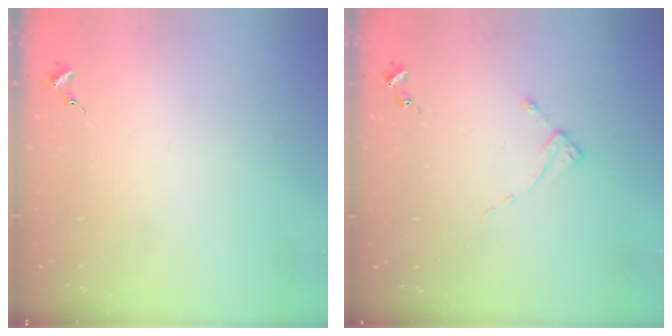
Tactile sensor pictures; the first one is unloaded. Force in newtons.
{"total": 2.6, "press": 2.6, "slide": 0.2}